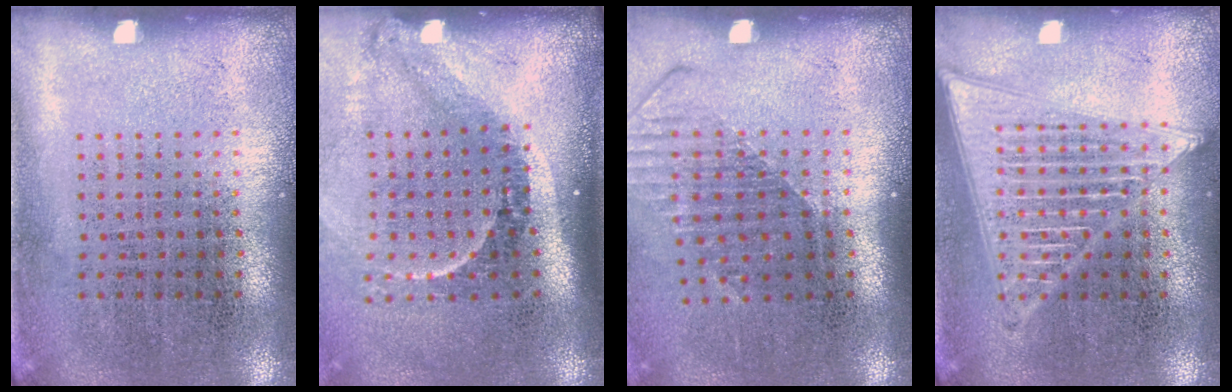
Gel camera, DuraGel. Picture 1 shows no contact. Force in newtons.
{"total": 2.3, "press": 1.4, "slide": 1.8}
{"total": 1.6, "press": 1.2, "slide": 1.1}
{"total": 3.2, "press": 3.2, "slide": 0.4}